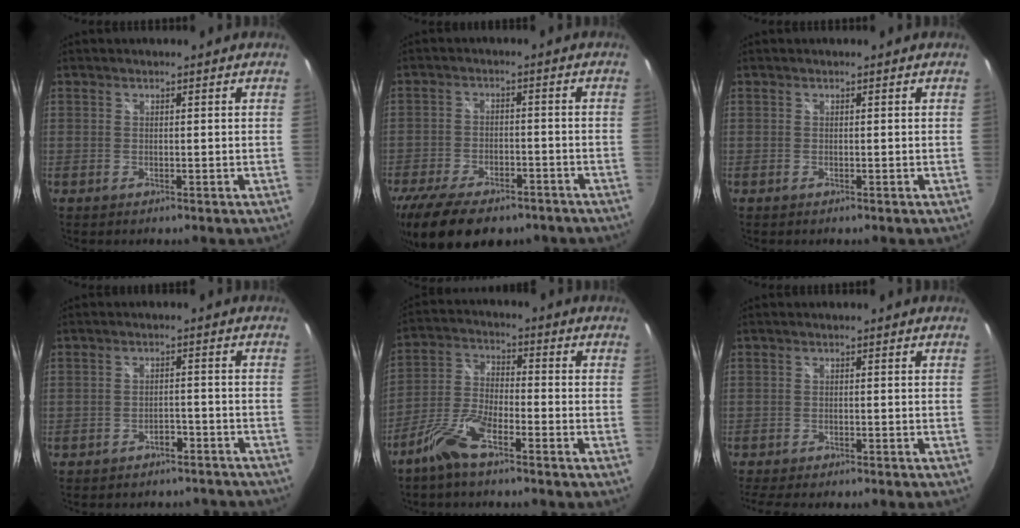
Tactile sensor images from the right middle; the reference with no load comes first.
{"total": 17.6, "force": [-12.9, 7.5, 9.4], "torque": [-0.206, -0.037, -0.197]}
{"total": 0.0}
{"total": 9.2, "force": [-8.0, 3.7, 2.5], "torque": [-0.058, 0.010, -0.093]}
{"total": 8.3, "force": [-6.0, 2.1, 5.4], "torque": [-0.121, 0.000, -0.121]}
{"total": 6.9, "force": [-6.1, 0.7, 3.1], "torque": [-0.070, -0.018, -0.094]}